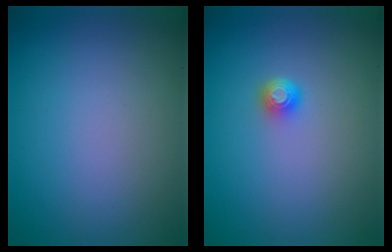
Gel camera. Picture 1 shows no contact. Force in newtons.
{"total": 1.4, "press": 1.1, "slide": 1.0}